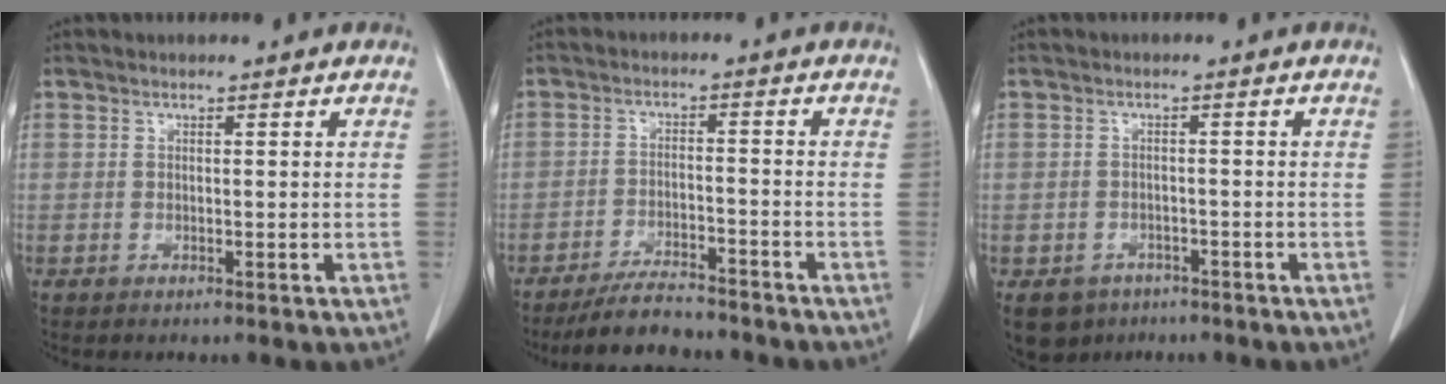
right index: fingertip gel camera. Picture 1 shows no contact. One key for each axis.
{"total": 7.6, "fx": -6.9, "fy": 1.7, "fz": 2.6, "tx": -0.045, "ty": -0.011, "tz": -0.116}
{"total": 5.4, "fx": -3.4, "fy": 4.1, "fz": 0.9, "tx": -0.011, "ty": 0.005, "tz": -0.048}